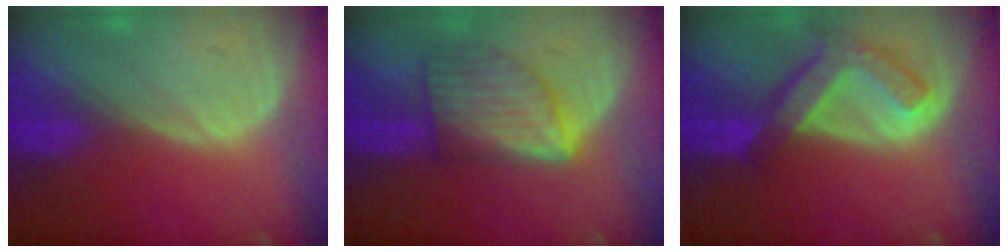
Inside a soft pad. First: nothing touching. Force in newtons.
{"total": 6.6, "press": 6.6, "slide": 0.1}
{"total": 7.5, "press": 6.5, "slide": 3.7}